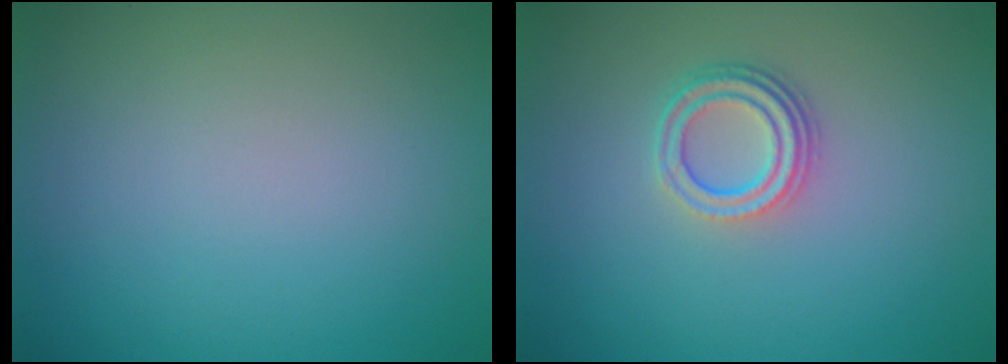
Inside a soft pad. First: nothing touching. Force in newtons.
{"total": 3.3, "press": 2.4, "slide": 2.3}